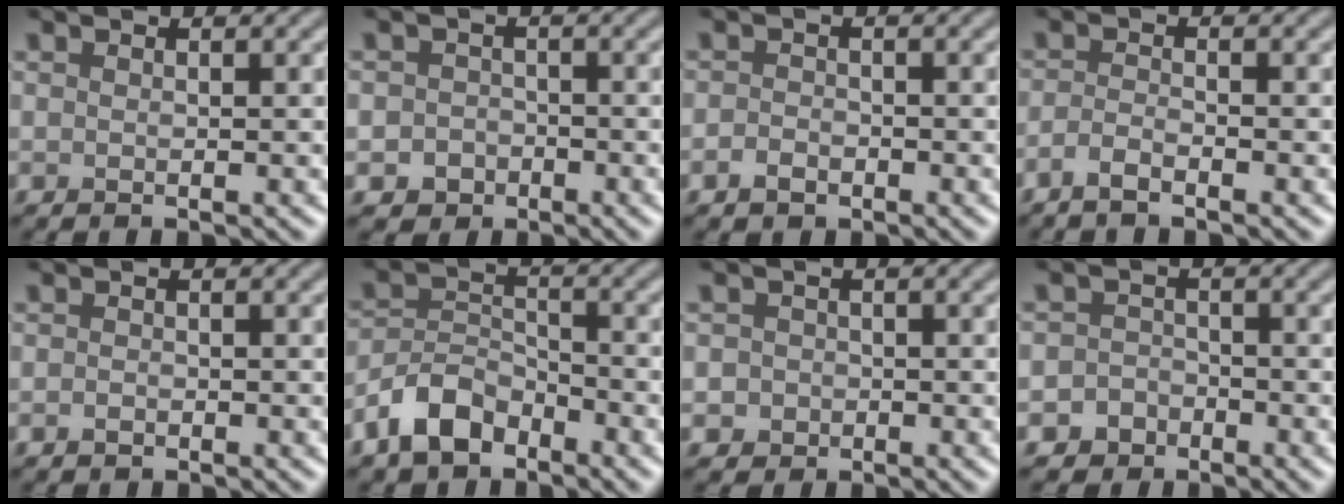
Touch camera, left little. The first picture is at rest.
{"total": 2.2, "force": [-0.9, 1.9, 0.4], "torque": [0.010, 0.002, -0.019]}
{"total": 1.6, "force": [-0.9, 1.1, 0.7], "torque": [-0.011, 0.000, -0.020]}
{"total": 1.6, "force": [-1.2, 0.4, 1.0], "torque": [-0.021, 0.001, -0.029]}
{"total": 0.6, "force": [-0.4, 0.4, 0.3], "torque": [-0.006, -0.002, -0.006]}
{"total": 4.6, "force": [-3.2, 2.5, 2.1], "torque": [-0.036, 0.004, -0.072]}
{"total": 1.7, "force": [-0.4, 1.6, 0.3], "torque": [0.014, 0.000, -0.010]}
{"total": 2.7, "force": [-1.7, 2.1, 0.2], "torque": [0.027, 0.004, -0.035]}